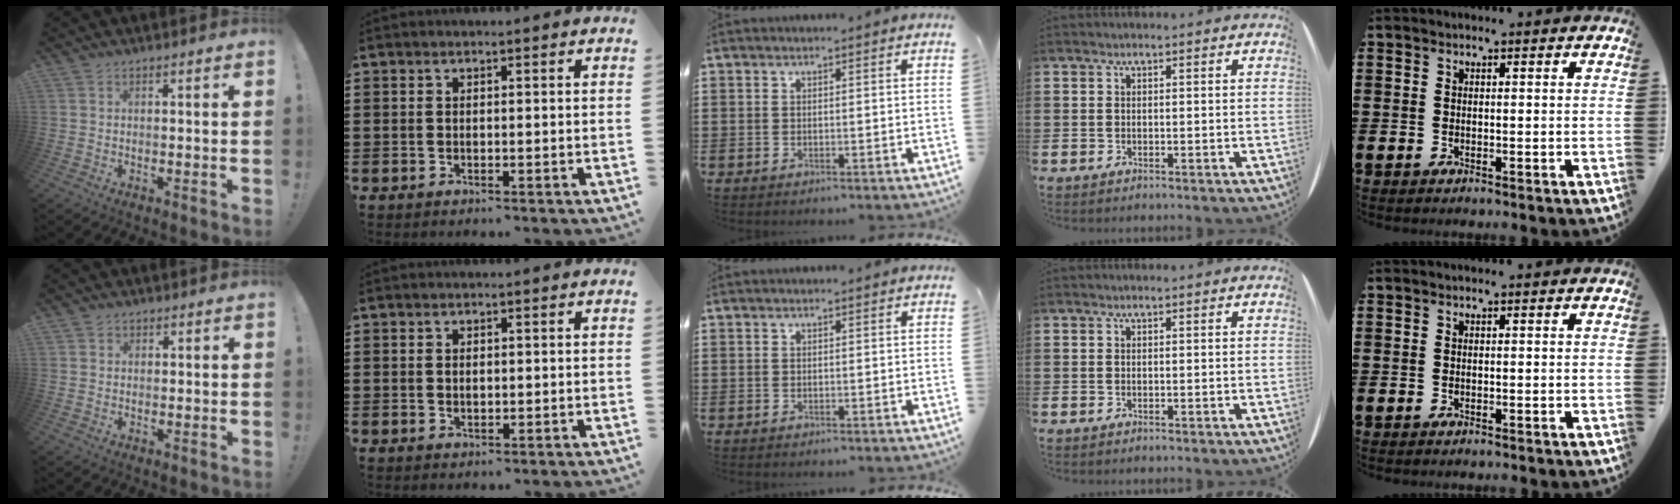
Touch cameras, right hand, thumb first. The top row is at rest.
{"thumb": {"total": 1.2, "force": [0.4, 1.1, 0.2], "torque": [0.004, -0.002, 0.006]}, "index": {"total": 0.8, "force": [0.3, 0.4, 0.6], "torque": [-0.013, 0.004, 0.005]}}